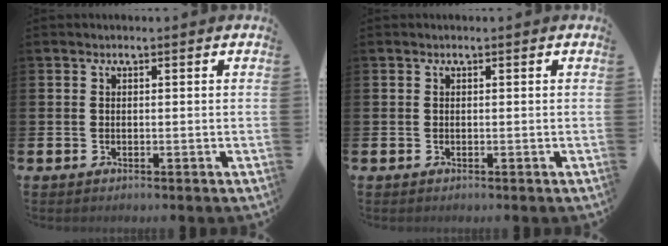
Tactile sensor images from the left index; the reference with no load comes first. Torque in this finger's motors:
{"motor_torque": [-0.01, 0.01, 0.00, 0.00]}